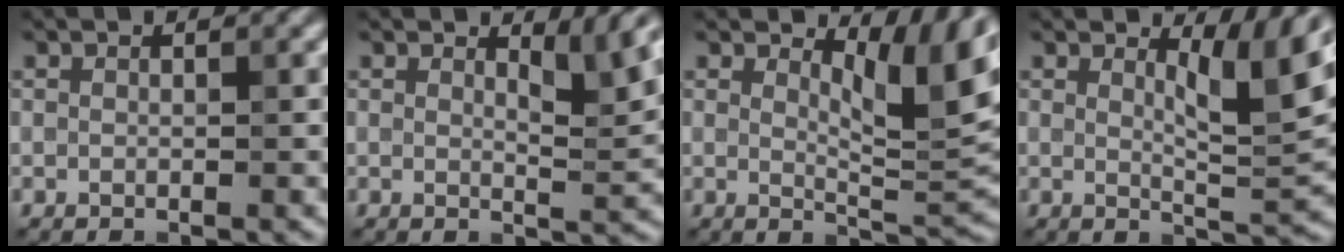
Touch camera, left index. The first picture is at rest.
{"total": 3.3, "force": [1.8, 0.7, 2.7], "torque": [-0.033, -0.006, 0.027]}
{"total": 5.8, "force": [3.0, 1.9, 4.6], "torque": [-0.066, -0.010, 0.042]}
{"total": 4.7, "force": [2.2, 1.0, 4.0], "torque": [-0.062, -0.009, 0.035]}